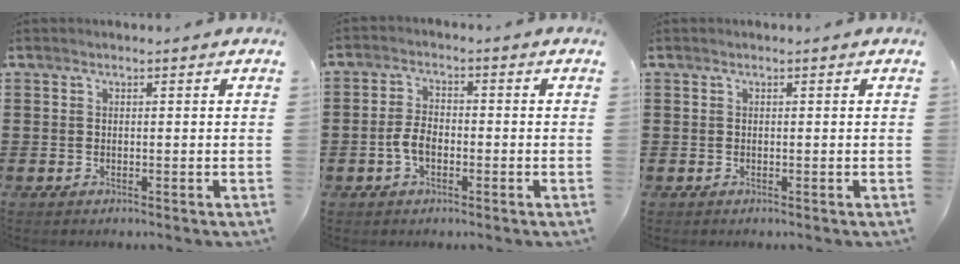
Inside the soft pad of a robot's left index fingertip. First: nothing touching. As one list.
[{"total": 4.0, "force": [-1.2, 2.1, 3.2], "torque": [-0.078, 0.001, -0.029]}, {"total": 0.0}]